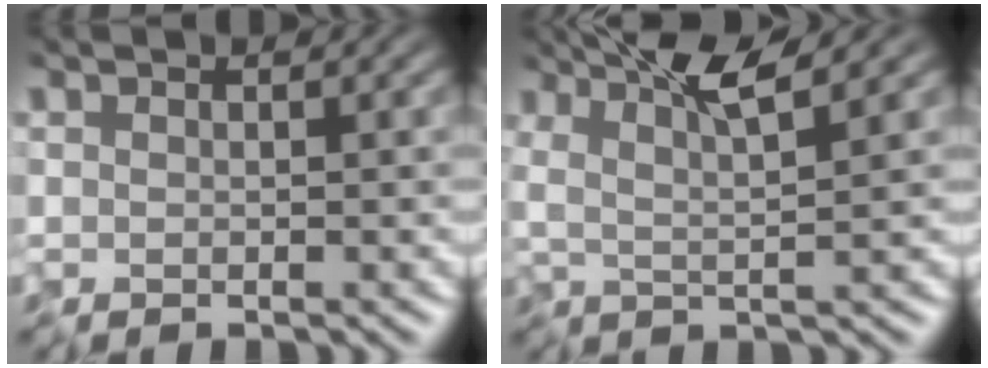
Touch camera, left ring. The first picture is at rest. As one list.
[{"total": 6.1, "force": [3.9, 1.0, 4.6], "torque": [-0.081, 0.006, 0.058]}]